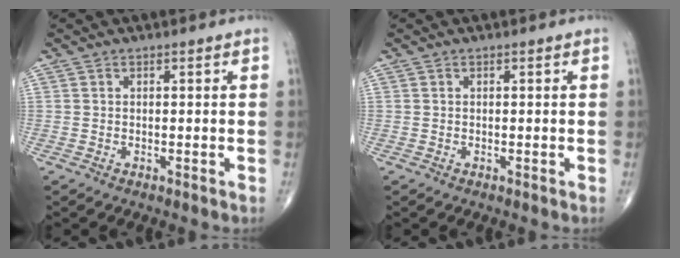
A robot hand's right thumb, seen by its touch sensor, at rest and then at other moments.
{"total": 0.0}